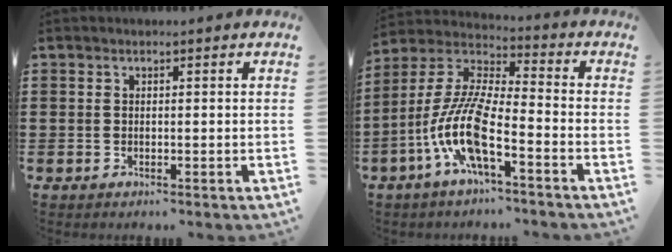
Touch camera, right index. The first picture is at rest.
{"total": 11.3, "force": [-5.8, 2.3, 9.4], "torque": [-0.226, -0.018, -0.120]}